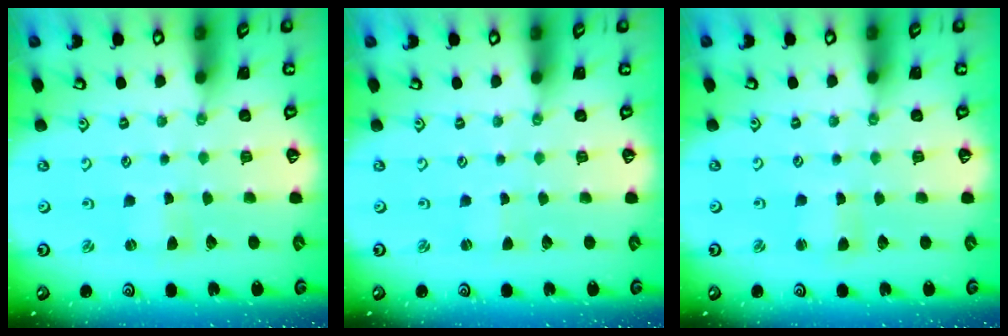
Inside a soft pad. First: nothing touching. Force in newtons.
{"total": 0.0}
{"total": 1.1, "press": 1.0, "slide": 0.2}